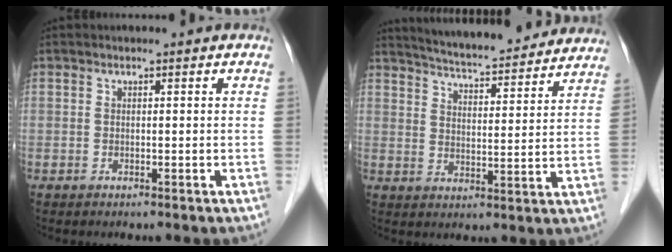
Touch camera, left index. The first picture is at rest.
{"total": 19.9, "force": [18.5, 2.5, 7.1], "torque": [-0.108, 0.003, 0.246]}